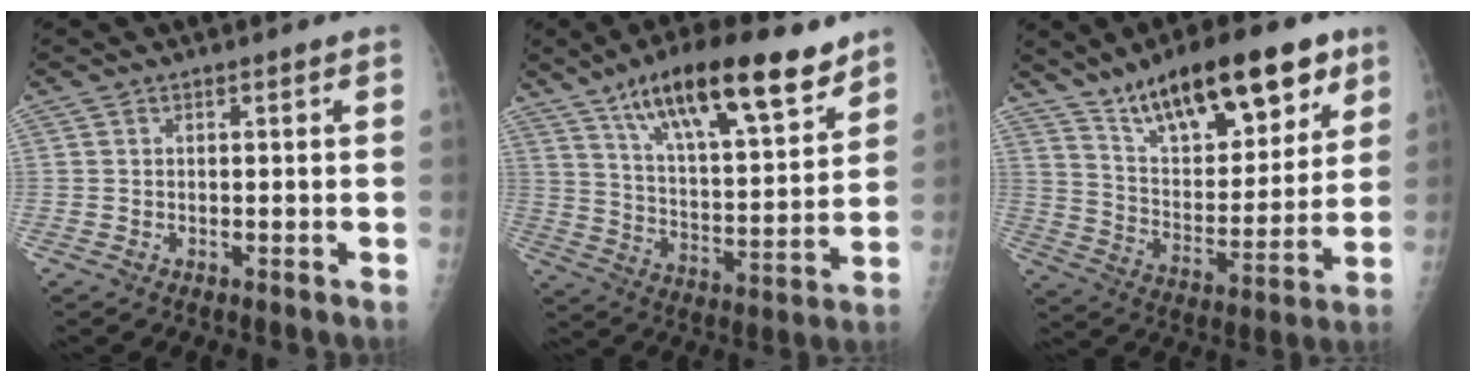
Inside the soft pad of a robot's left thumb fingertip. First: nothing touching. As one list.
[{"total": 21.2, "force": [13.6, 6.3, 15.0], "torque": [-0.221, -0.049, 0.229]}, {"total": 22.4, "force": [14.1, 8.6, 15.1], "torque": [-0.193, -0.053, 0.237]}]